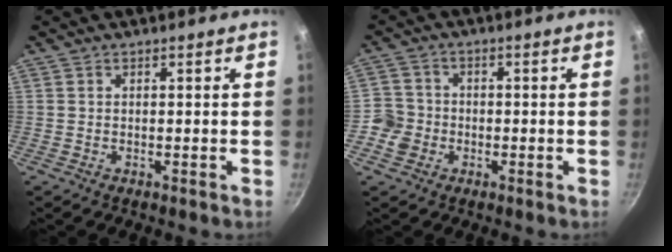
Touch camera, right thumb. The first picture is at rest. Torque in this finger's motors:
{"motor_torque": [0.67, 0.59, 0.12, 0.24, -0.03]}